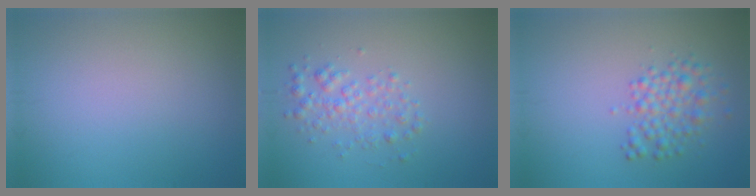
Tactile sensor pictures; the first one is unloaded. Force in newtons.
{"total": 2.3, "press": 2.3, "slide": 0.1}
{"total": 2.9, "press": 2.9, "slide": 0.0}